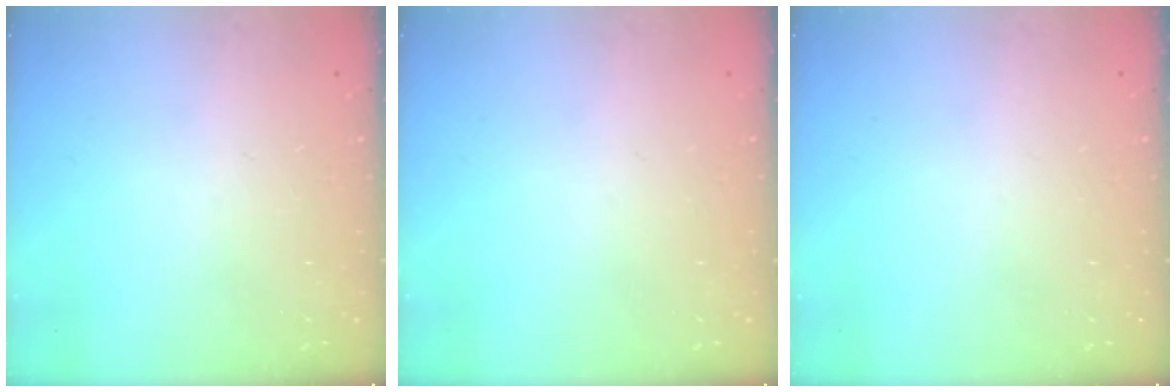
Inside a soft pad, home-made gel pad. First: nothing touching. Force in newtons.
{"total": 0.0}
{"total": 0.0}